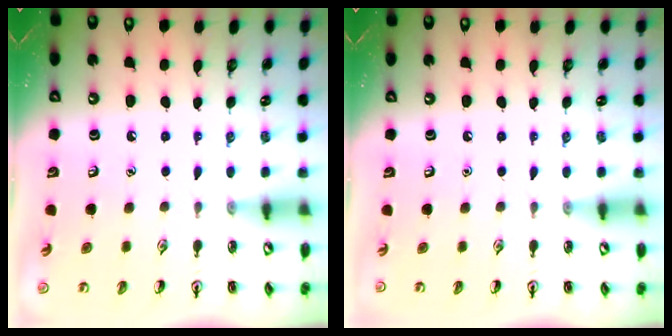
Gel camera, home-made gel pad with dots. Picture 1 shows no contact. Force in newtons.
{"total": 0.0}